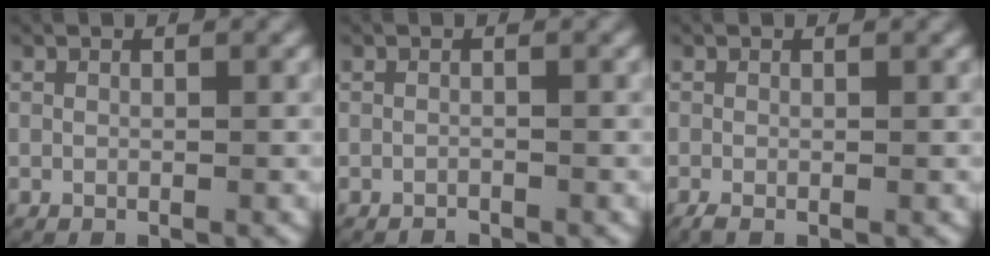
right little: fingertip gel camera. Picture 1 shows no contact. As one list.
[{"total": 0.7, "force": [-0.7, 0.1, 0.0], "torque": [-0.001, -0.005, -0.012]}, {"total": 1.0, "force": [-0.8, 0.3, 0.6], "torque": [-0.011, -0.005, -0.012]}]